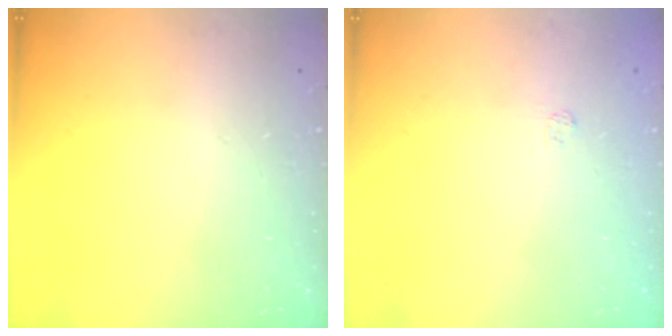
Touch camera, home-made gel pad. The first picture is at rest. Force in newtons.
{"total": 1.7, "press": 1.2, "slide": 1.1}